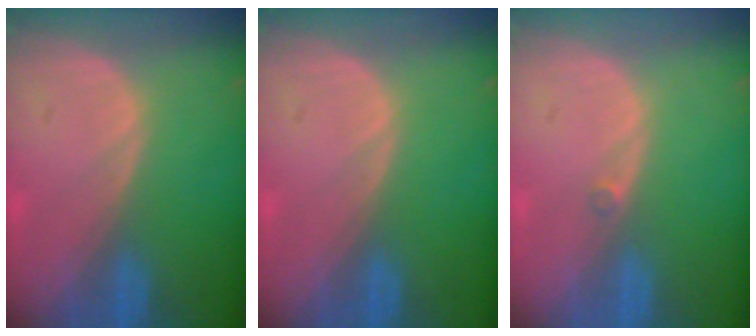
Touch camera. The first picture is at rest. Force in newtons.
{"total": 0.0}
{"total": 0.7, "press": 0.6, "slide": 0.3}